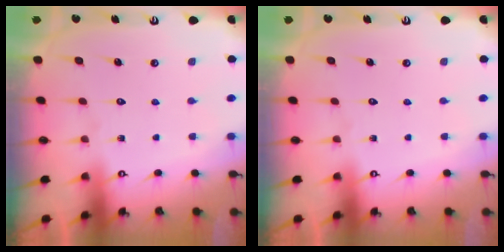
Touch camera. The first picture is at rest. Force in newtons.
{"total": 0.0}